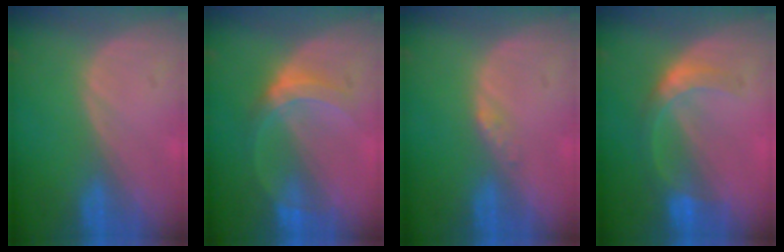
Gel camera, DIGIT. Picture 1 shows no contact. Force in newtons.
{"total": 5.2, "press": 4.8, "slide": 1.9}
{"total": 1.2, "press": 1.2, "slide": 0.1}
{"total": 5.5, "press": 5.2, "slide": 2.0}